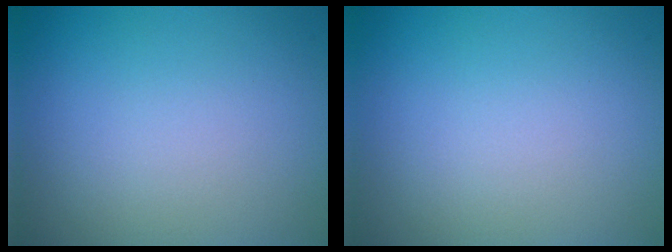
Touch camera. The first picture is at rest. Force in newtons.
{"total": 0.0}